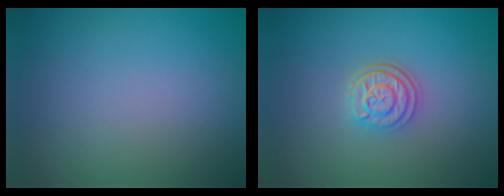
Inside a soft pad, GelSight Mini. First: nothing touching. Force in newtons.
{"total": 3.0, "press": 2.4, "slide": 1.7}